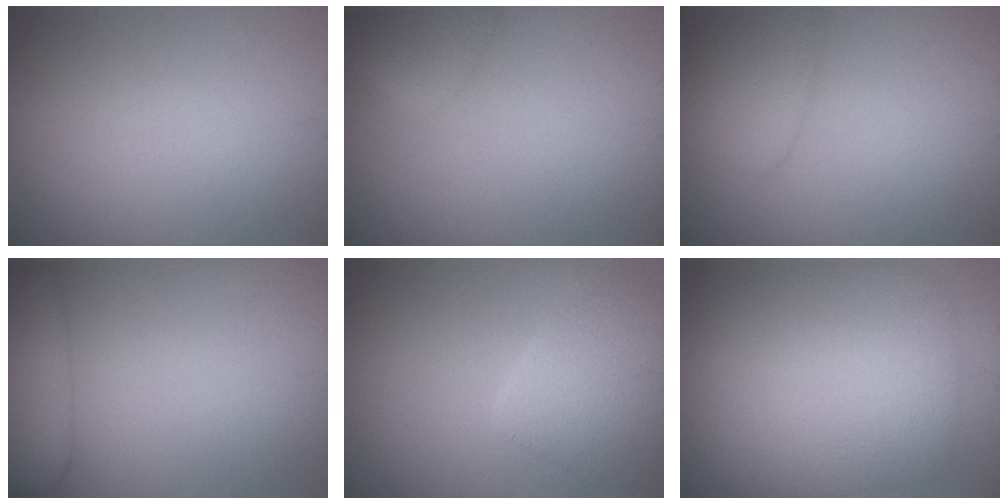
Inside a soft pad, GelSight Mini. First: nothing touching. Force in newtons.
{"total": 2.9, "press": 2.9, "slide": 0.2}
{"total": 2.9, "press": 2.9, "slide": 0.1}
{"total": 4.7, "press": 4.7, "slide": 0.4}
{"total": 4.3, "press": 4.3, "slide": 0.2}
{"total": 9.2, "press": 9.1, "slide": 0.4}